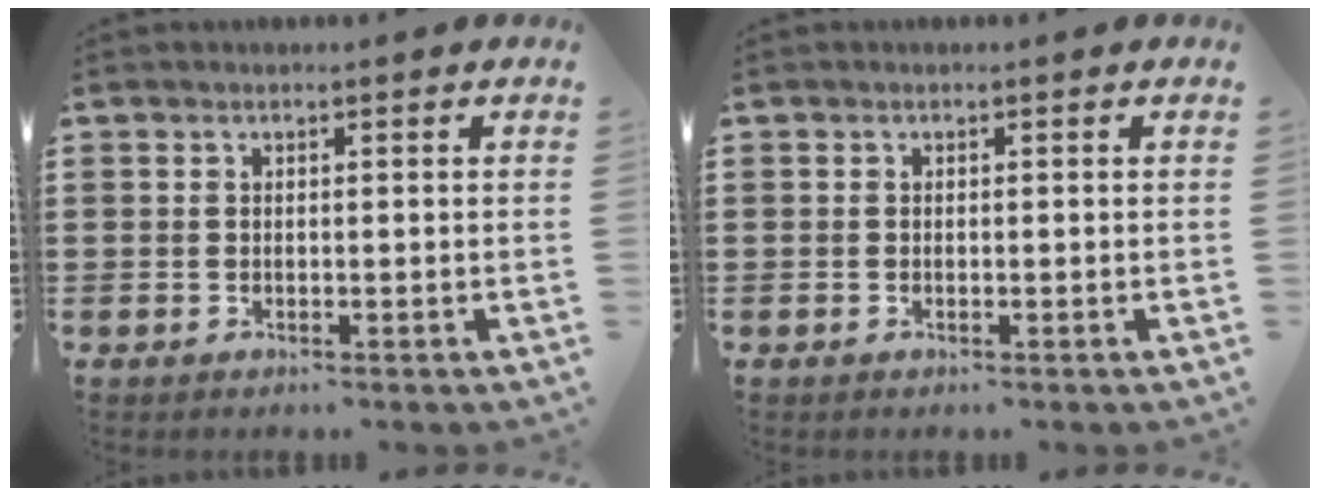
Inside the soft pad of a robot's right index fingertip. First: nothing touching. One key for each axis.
{"total": 0.0}